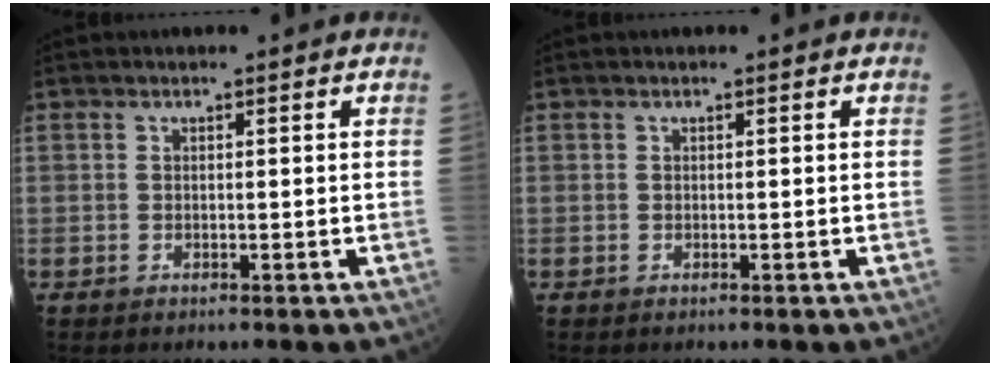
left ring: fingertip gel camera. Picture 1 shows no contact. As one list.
[{"total": 0.0}]